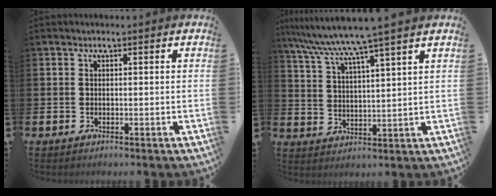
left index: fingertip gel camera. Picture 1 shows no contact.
{"total": 7.4, "force": [6.5, -0.6, 3.4], "torque": [-0.087, -0.037, 0.111]}